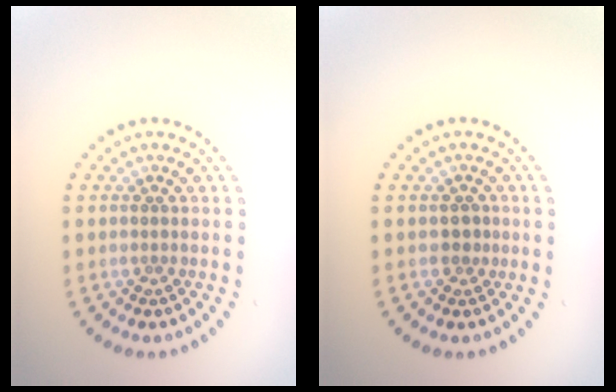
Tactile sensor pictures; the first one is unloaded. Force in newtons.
{"total": 1.2, "press": 1.0, "slide": 0.6}